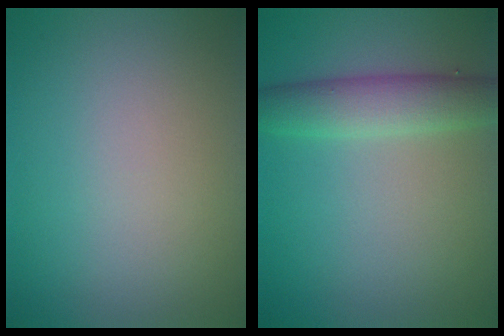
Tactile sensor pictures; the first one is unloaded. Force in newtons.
{"total": 3.9, "press": 3.9, "slide": 0.1}